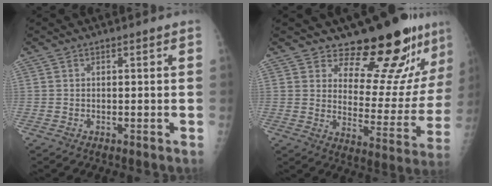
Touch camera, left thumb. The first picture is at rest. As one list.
[{"total": 17.6, "force": [14.6, 5.6, 8.1], "torque": [-0.059, -0.128, 0.194]}]